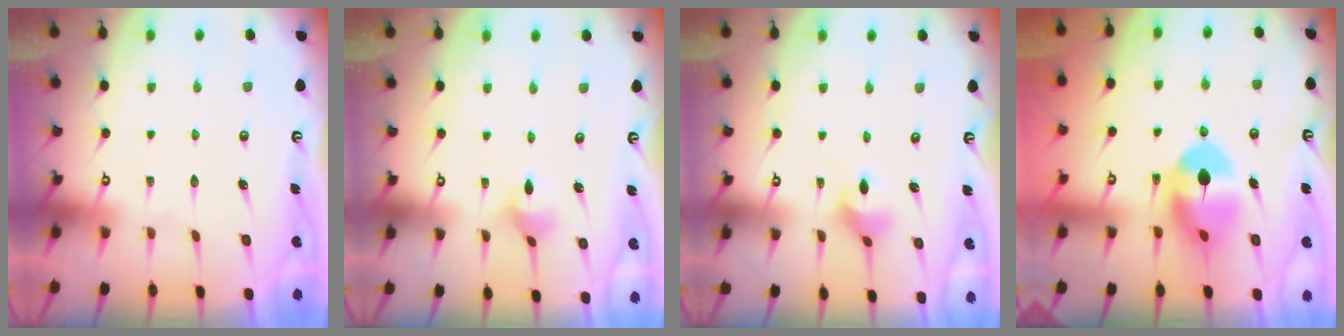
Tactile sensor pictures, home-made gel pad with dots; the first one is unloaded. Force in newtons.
{"total": 3.3, "press": 3.2, "slide": 0.7}
{"total": 5.7, "press": 5.4, "slide": 1.6}
{"total": 9.8, "press": 9.8, "slide": 1.0}